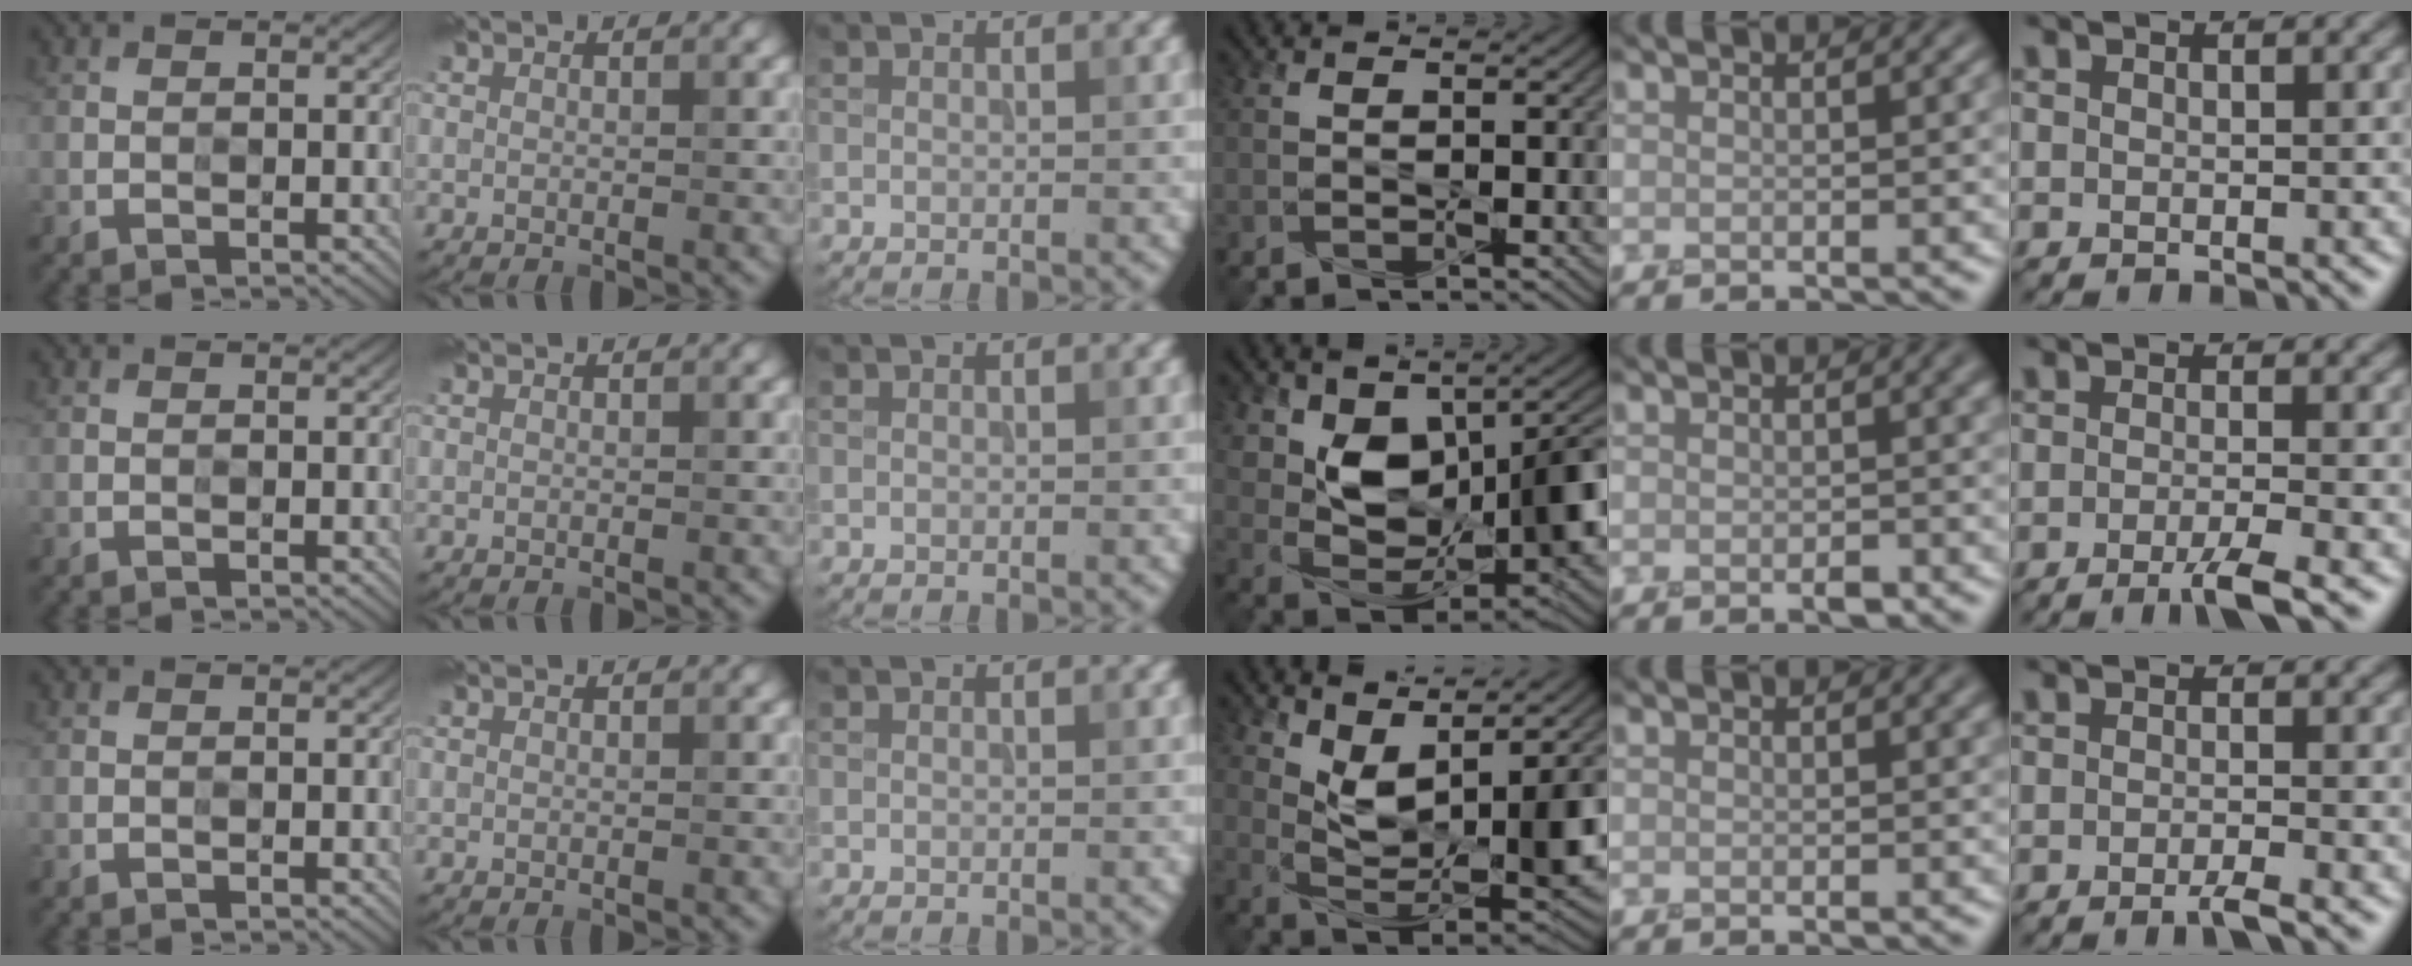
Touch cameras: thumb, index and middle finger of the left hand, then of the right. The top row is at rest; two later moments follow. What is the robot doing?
{"motion": "squeeze", "object": "stress ball aka squeeze ball"}